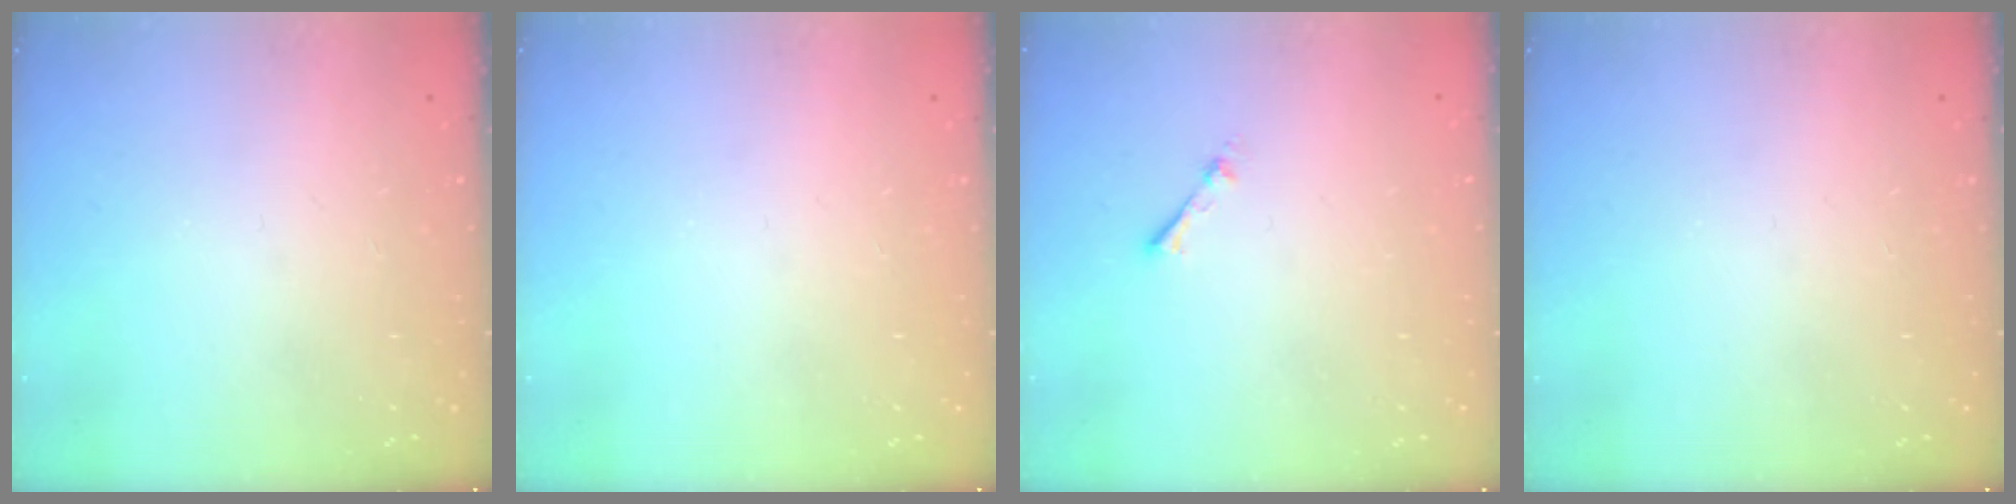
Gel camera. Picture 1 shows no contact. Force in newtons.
{"total": 0.0}
{"total": 1.7, "press": 1.7, "slide": 0.2}
{"total": 0.0}